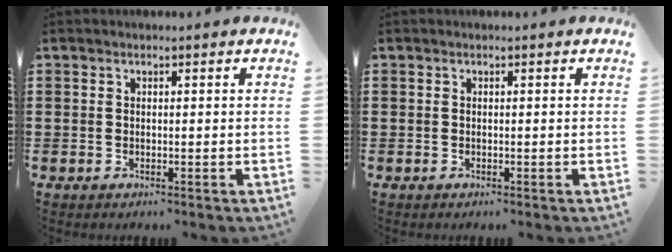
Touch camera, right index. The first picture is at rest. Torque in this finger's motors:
{"motor_torque": [-0.01, 0.01, 0.00, 0.00]}